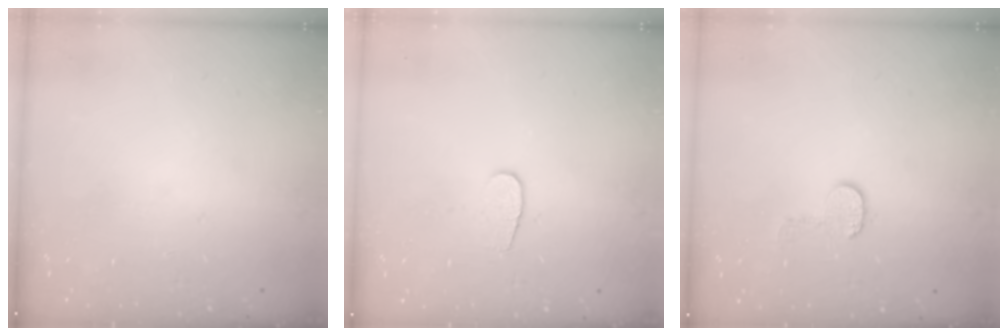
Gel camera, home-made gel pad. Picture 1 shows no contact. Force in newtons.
{"total": 5.0, "press": 5.0, "slide": 0.5}
{"total": 5.9, "press": 5.9, "slide": 0.4}